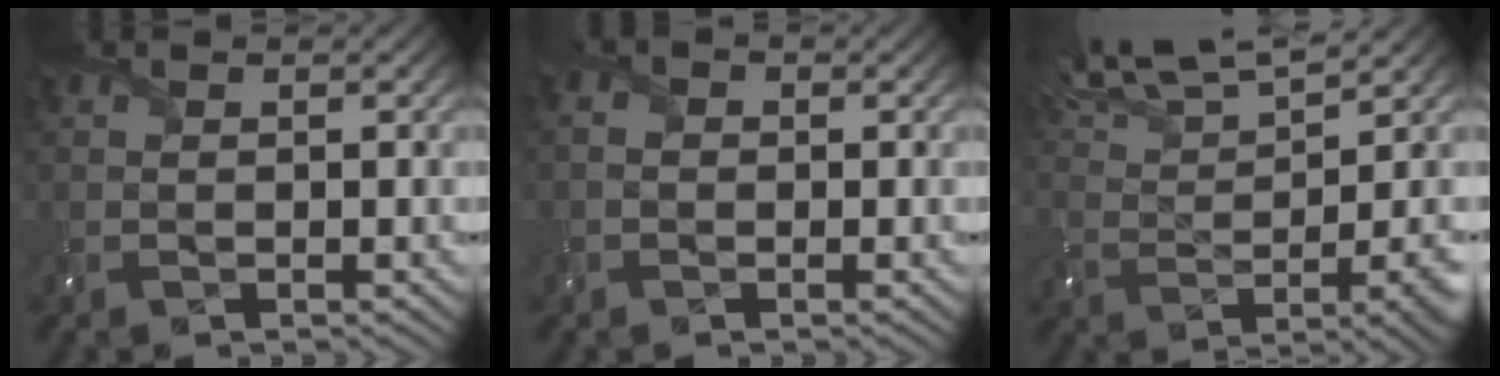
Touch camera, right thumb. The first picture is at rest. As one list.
[{"total": 1.3, "force": [-0.5, 1.2, 0.5], "torque": [-0.012, 0.001, -0.017]}, {"total": 10.4, "force": [7.0, 2.3, 7.3], "torque": [-0.123, 0.027, 0.121]}]